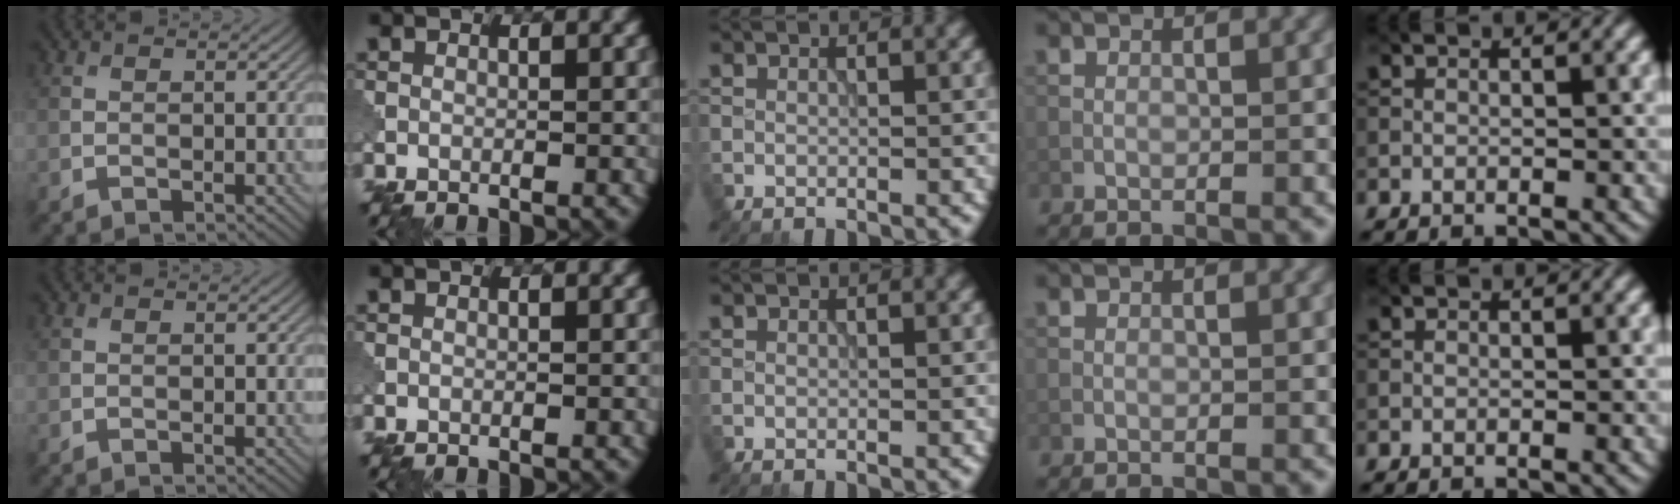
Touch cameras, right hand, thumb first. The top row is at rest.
{}